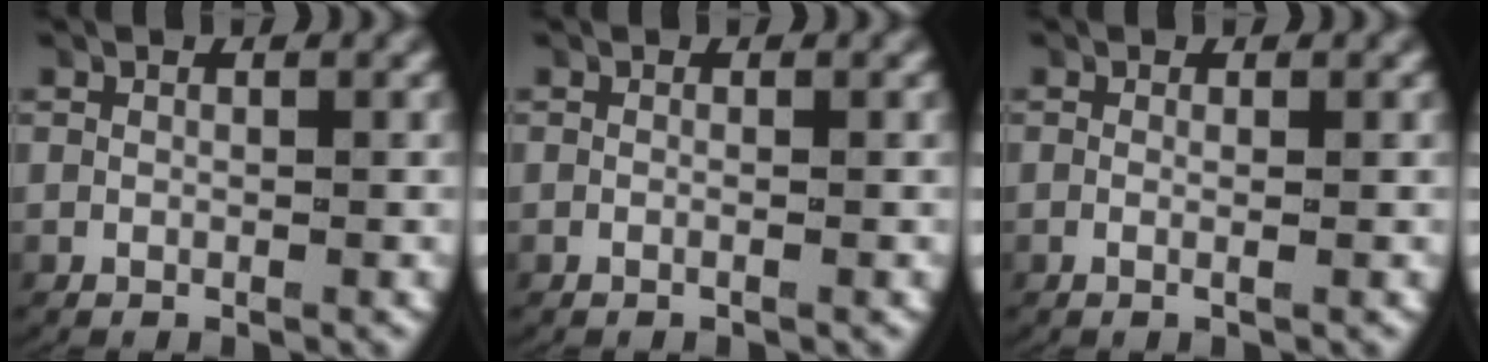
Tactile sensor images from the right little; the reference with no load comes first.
{"total": 0.6, "force": [-0.4, -0.1, 0.3], "torque": [-0.008, 0.000, -0.008]}
{"total": 0.8, "force": [-0.3, -0.3, 0.7], "torque": [-0.024, -0.007, -0.004]}